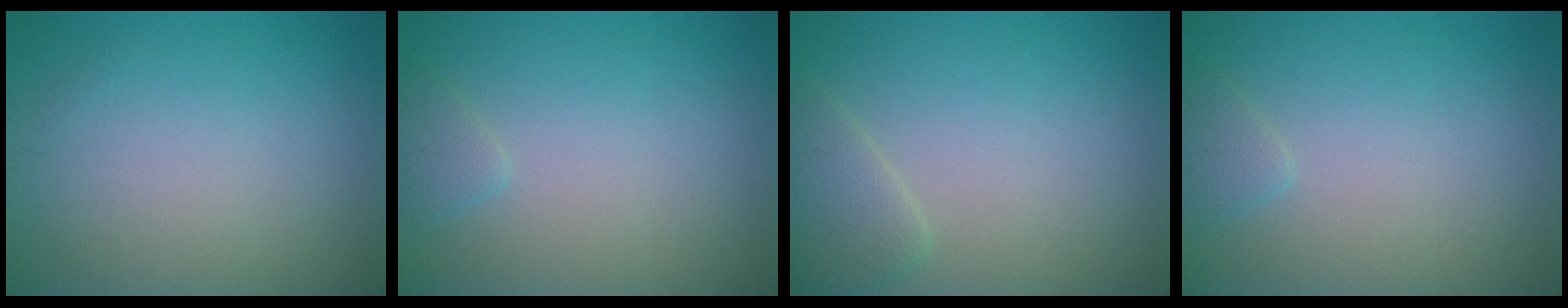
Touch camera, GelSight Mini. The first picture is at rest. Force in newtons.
{"total": 1.1, "press": 1.1, "slide": 0.1}
{"total": 2.4, "press": 2.4, "slide": 0.2}
{"total": 1.1, "press": 1.1, "slide": 0.1}